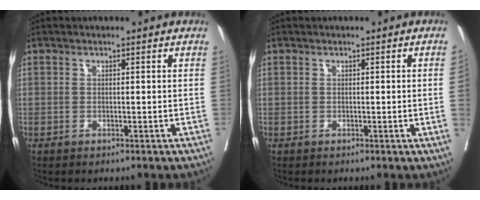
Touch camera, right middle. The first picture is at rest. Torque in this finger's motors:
{"motor_torque": [0.71, 0.00, -0.03, -0.07]}